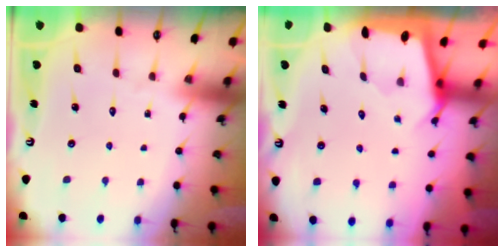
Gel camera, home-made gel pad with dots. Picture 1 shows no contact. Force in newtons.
{"total": 2.1, "press": 2.1, "slide": 0.1}